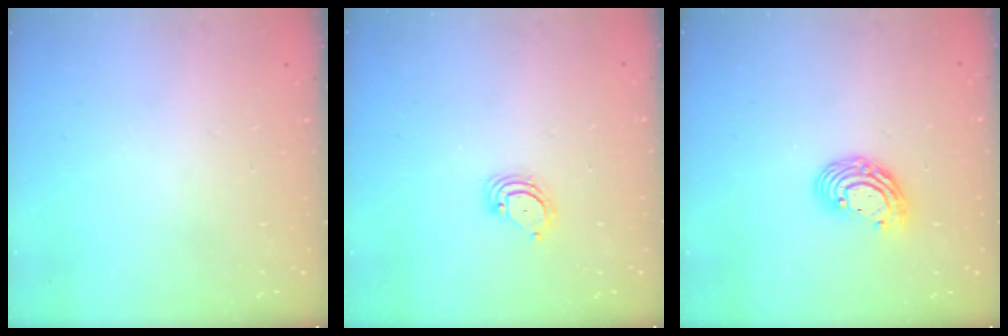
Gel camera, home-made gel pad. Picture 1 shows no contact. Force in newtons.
{"total": 3.7, "press": 3.7, "slide": 0.3}
{"total": 9.2, "press": 9.2, "slide": 0.6}